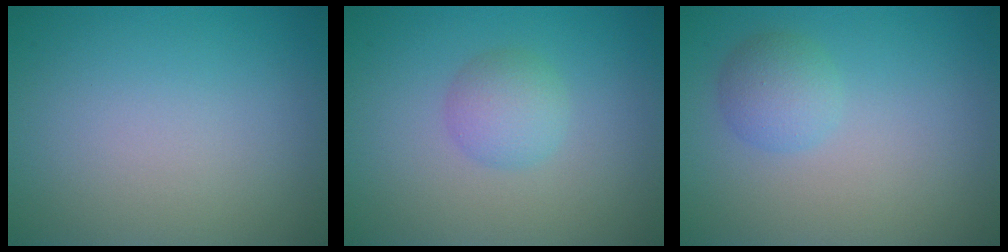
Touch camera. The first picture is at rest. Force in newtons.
{"total": 2.3, "press": 2.3, "slide": 0.1}
{"total": 2.2, "press": 2.2, "slide": 0.1}